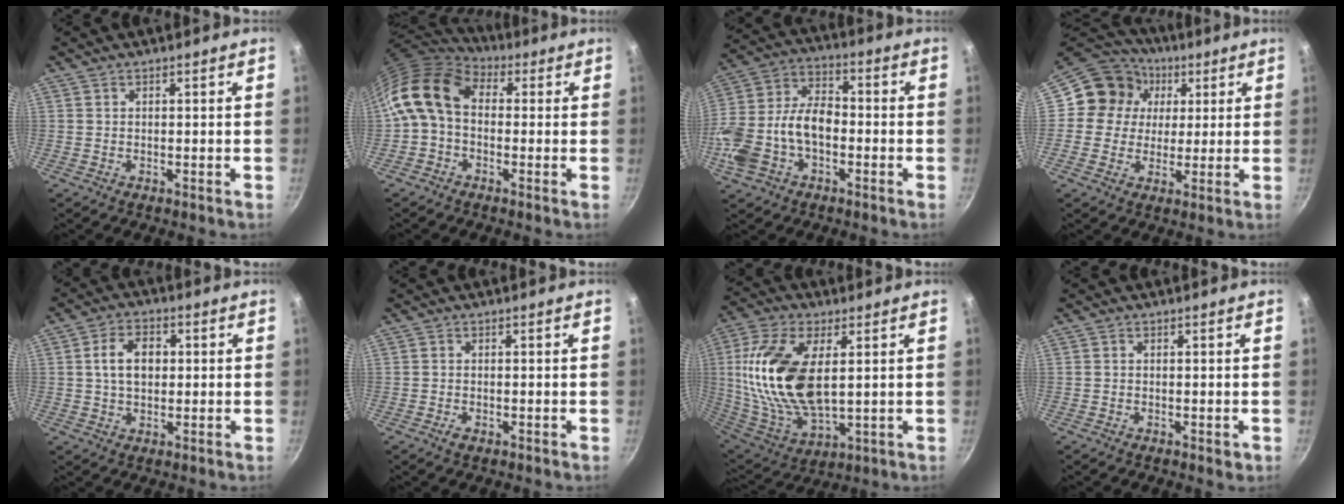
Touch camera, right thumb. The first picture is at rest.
{"total": 12.6, "force": [0.9, 8.9, 8.9], "torque": [-0.160, 0.027, -0.006]}
{"total": 16.7, "force": [-3.8, 10.7, 12.2], "torque": [-0.227, 0.045, -0.080]}
{"total": 12.1, "force": [2.8, 11.1, 4.1], "torque": [-0.038, 0.012, 0.028]}
{"total": 7.5, "force": [1.0, 5.1, 5.4], "torque": [-0.075, 0.011, 0.012]}
{"total": 1.2, "force": [-0.6, 0.7, 0.9], "torque": [-0.018, 0.000, -0.011]}
{"total": 21.1, "force": [3.5, 10.7, 17.9], "torque": [-0.357, -0.014, 0.071]}
{"total": 1.4, "force": [-0.4, 0.8, 1.1], "torque": [-0.013, -0.001, -0.006]}